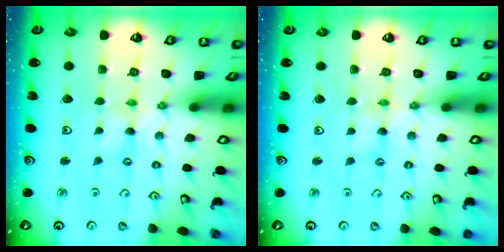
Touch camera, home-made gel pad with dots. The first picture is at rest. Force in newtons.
{"total": 1.0, "press": 0.9, "slide": 0.2}